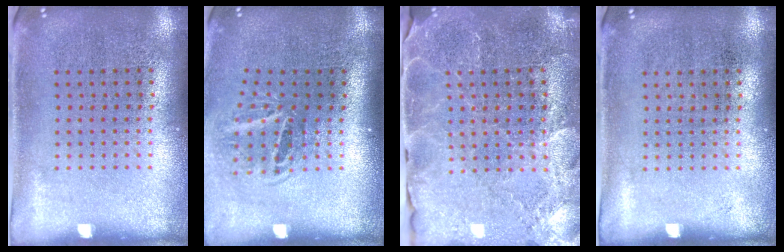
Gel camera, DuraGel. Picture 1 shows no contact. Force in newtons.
{"total": 1.8, "press": 1.2, "slide": 1.4}
{"total": 3.0, "press": 3.0, "slide": 0.7}
{"total": 0.0}